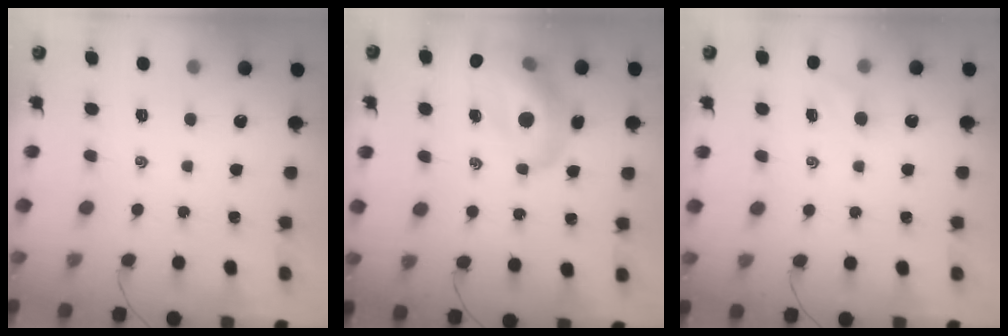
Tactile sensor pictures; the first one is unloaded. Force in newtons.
{"total": 14.9, "press": 14.3, "slide": 4.2}
{"total": 3.1, "press": 2.9, "slide": 1.0}